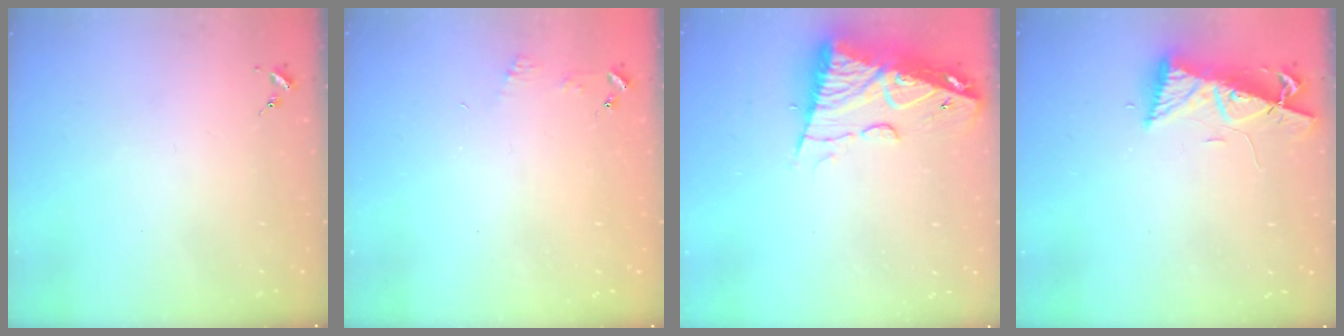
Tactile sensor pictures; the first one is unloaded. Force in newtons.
{"total": 4.0, "press": 3.9, "slide": 0.4}
{"total": 13.3, "press": 13.2, "slide": 1.2}
{"total": 8.5, "press": 8.4, "slide": 0.9}